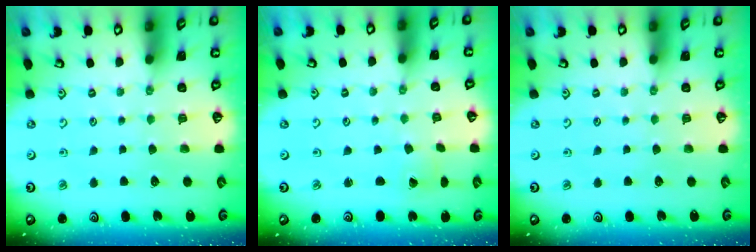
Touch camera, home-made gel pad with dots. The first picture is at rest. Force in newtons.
{"total": 1.0, "press": 1.0, "slide": 0.0}
{"total": 0.0}